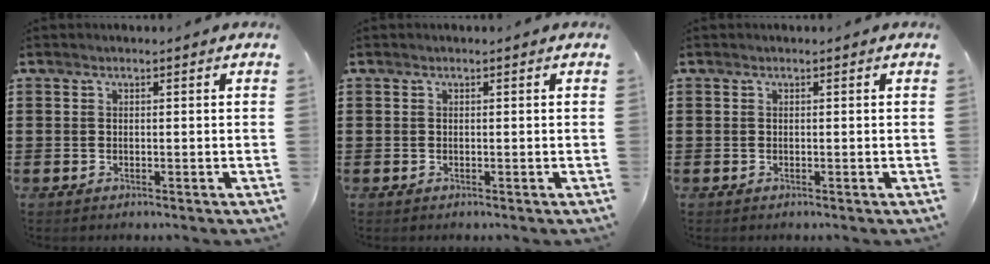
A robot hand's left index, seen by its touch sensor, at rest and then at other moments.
{"total": 0.0}
{"total": 0.0}